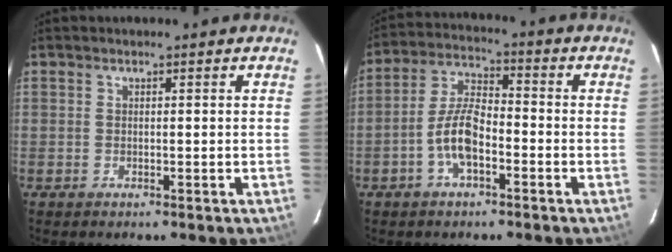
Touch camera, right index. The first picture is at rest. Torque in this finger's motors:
{"motor_torque": [1.54, -0.40, 0.86, 0.12]}